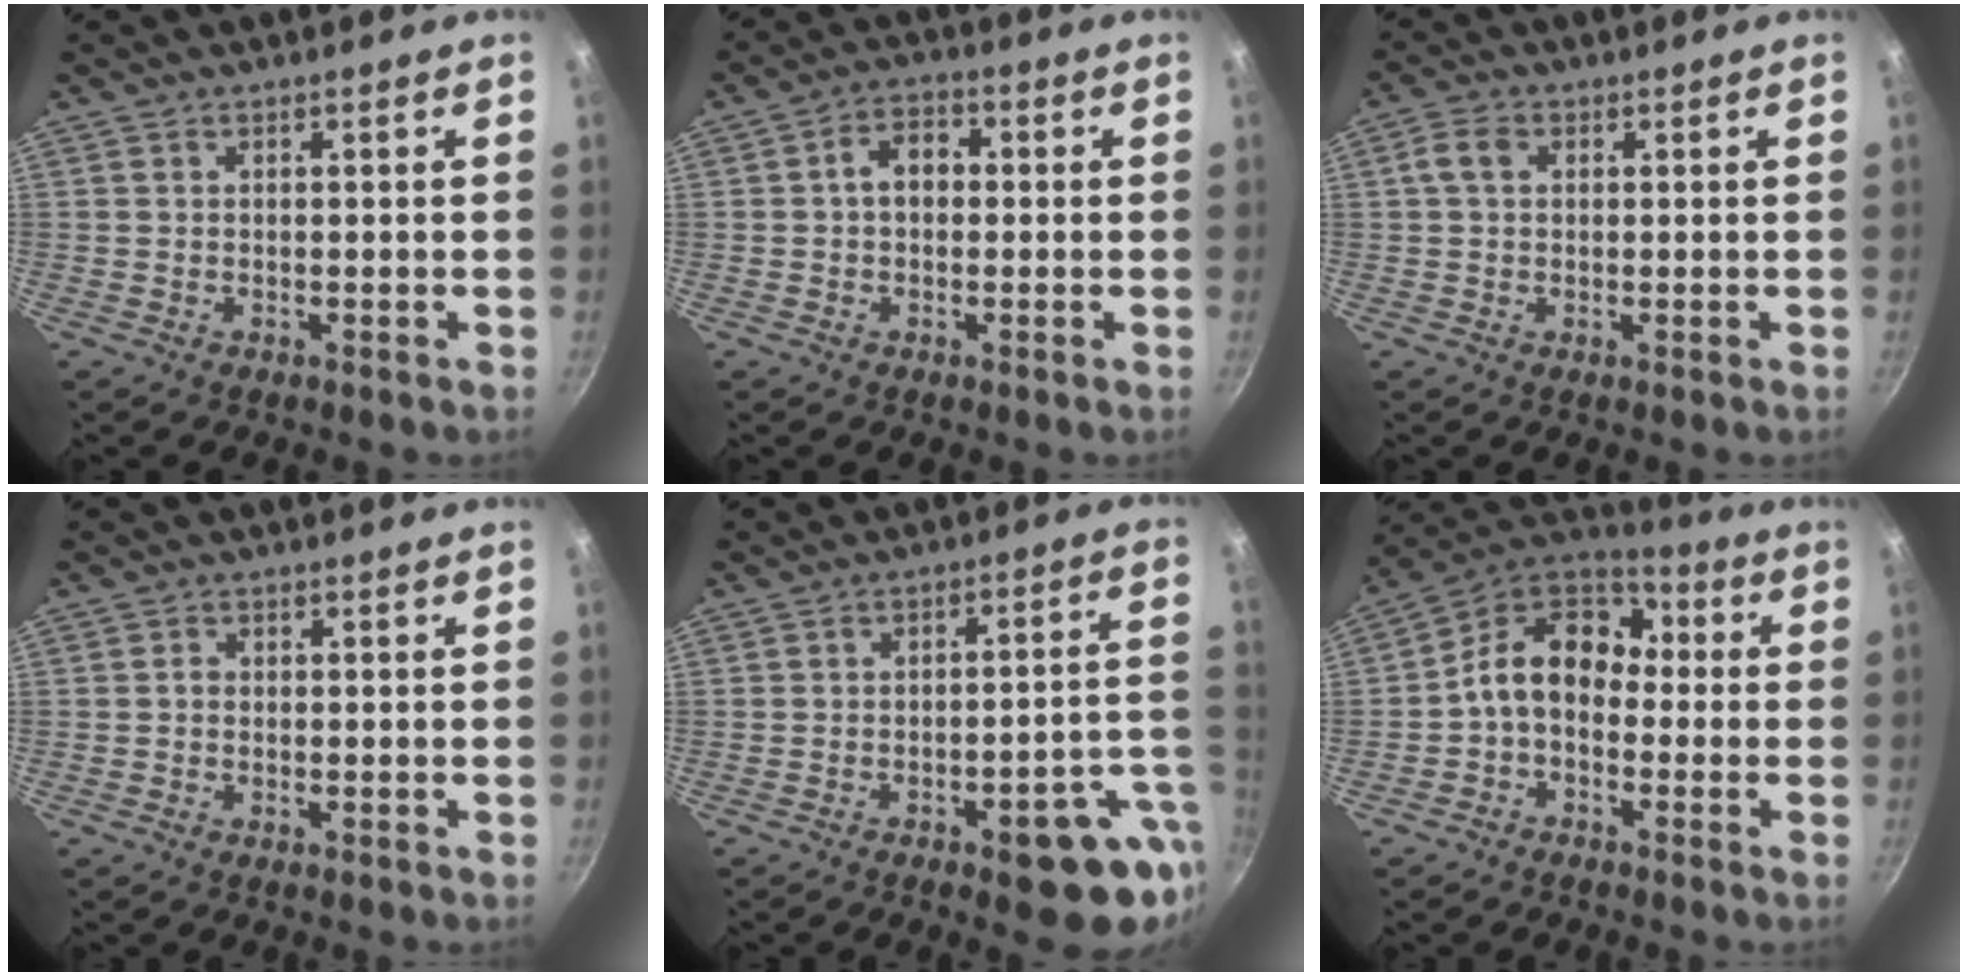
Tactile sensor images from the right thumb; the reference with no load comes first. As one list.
[{"total": 5.2, "force": [0.1, 3.8, 3.5], "torque": [-0.032, 0.014, -0.006]}, {"total": 3.5, "force": [0.8, 2.4, 2.4], "torque": [-0.048, 0.010, 0.012]}, {"total": 0.8, "force": [-0.2, 0.6, 0.4], "torque": [-0.006, 0.004, -0.005]}, {"total": 13.5, "force": [-5.6, 4.7, 11.4], "torque": [-0.095, 0.040, -0.070]}, {"total": 12.4, "force": [-1.2, 9.1, 8.4], "torque": [-0.114, 0.050, -0.050]}]